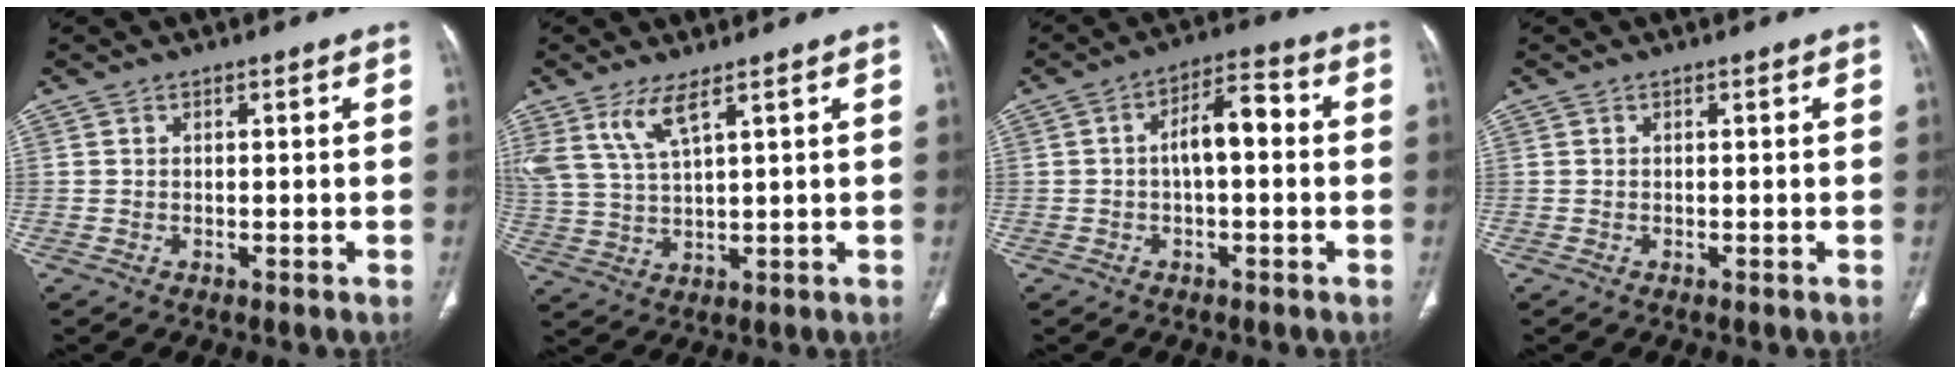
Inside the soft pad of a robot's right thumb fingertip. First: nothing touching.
{"total": 6.9, "force": [4.3, 1.5, 5.2], "torque": [-0.122, -0.018, 0.100]}
{"total": 7.3, "force": [-0.1, 3.3, 6.5], "torque": [-0.103, 0.034, -0.010]}
{"total": 0.0}